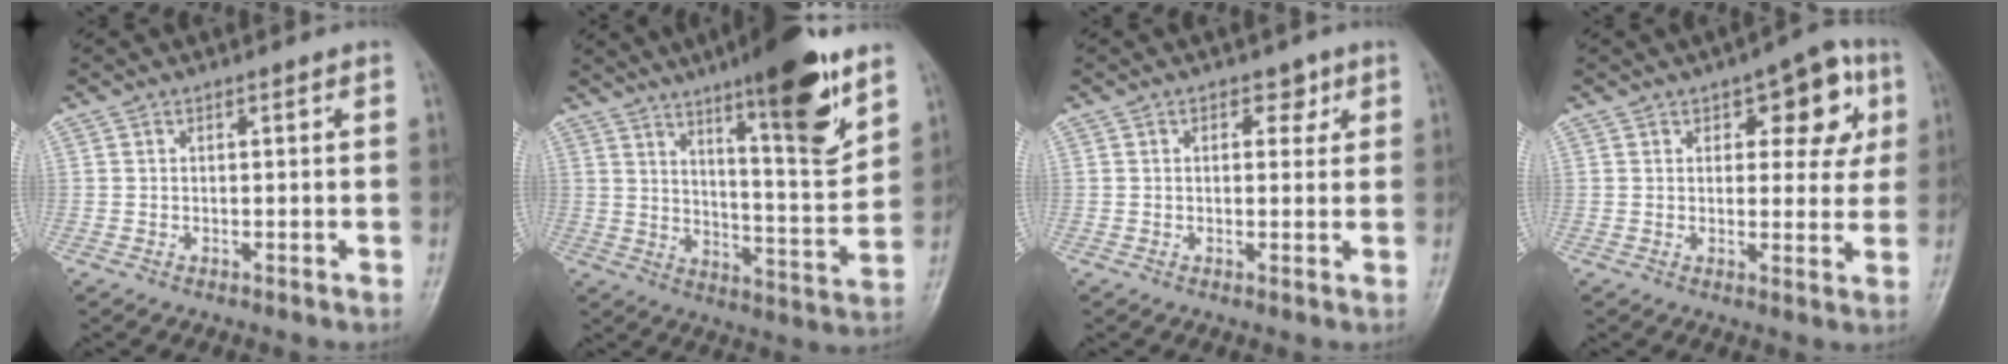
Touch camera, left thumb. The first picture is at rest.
{"total": 17.7, "force": [10.9, 3.4, 13.6], "torque": [-0.177, -0.069, 0.170]}
{"total": 2.6, "force": [1.3, 1.9, 1.4], "torque": [0.006, -0.003, 0.012]}
{"total": 10.2, "force": [3.9, 5.2, 7.8], "torque": [-0.050, -0.003, 0.041]}